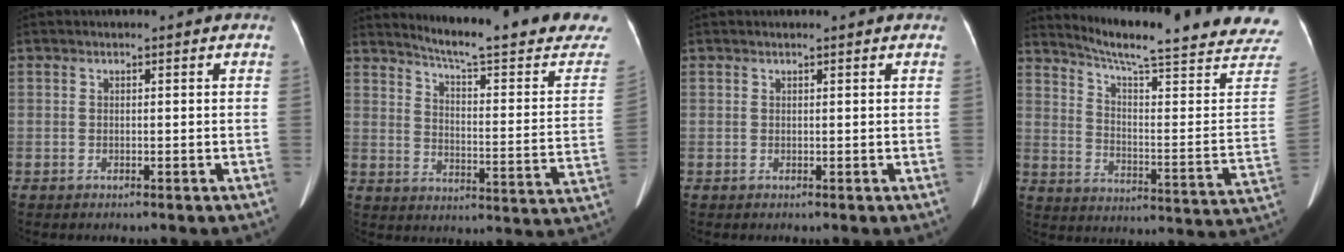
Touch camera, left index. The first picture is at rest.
{"total": 23.7, "force": [21.7, 1.3, 9.4], "torque": [-0.128, -0.097, 0.262]}
{"total": 1.5, "force": [1.4, 0.1, 0.5], "torque": [-0.013, 0.013, 0.017]}
{"total": 26.2, "force": [23.4, 0.4, 11.8], "torque": [-0.182, -0.099, 0.294]}